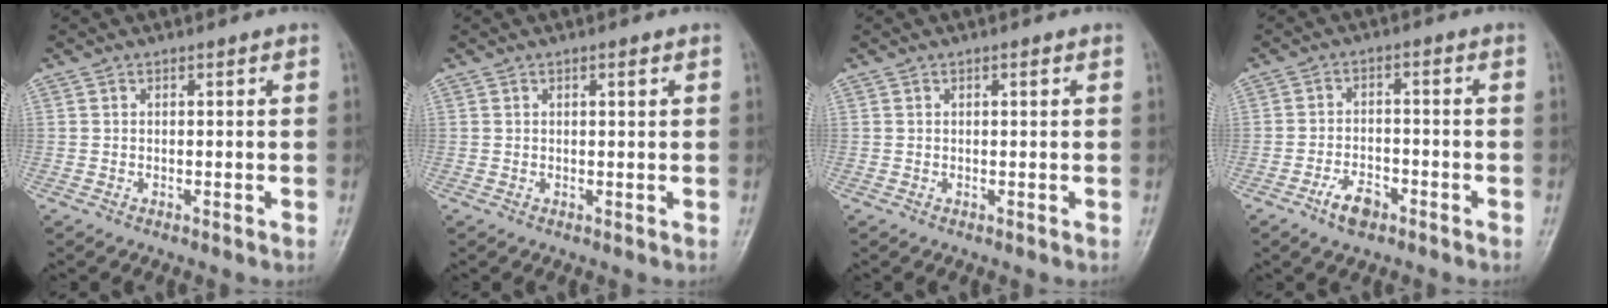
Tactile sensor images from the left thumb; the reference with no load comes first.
{"total": 1.1, "force": [0.5, 0.3, 0.9], "torque": [-0.014, 0.001, 0.008]}
{"total": 0.7, "force": [0.3, 0.2, 0.6], "torque": [-0.010, 0.001, 0.004]}
{"total": 5.0, "force": [-3.0, 2.6, 3.0], "torque": [-0.048, 0.019, -0.054]}